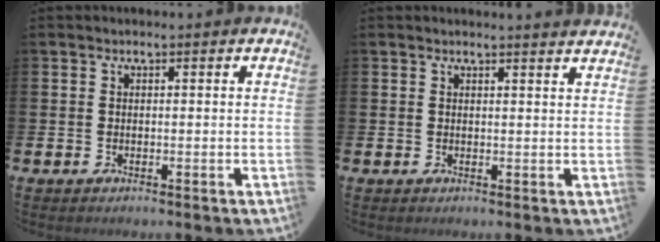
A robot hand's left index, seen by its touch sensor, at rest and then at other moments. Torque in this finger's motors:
{"motor_torque": [0.90, -1.24, 0.35, 0.06]}